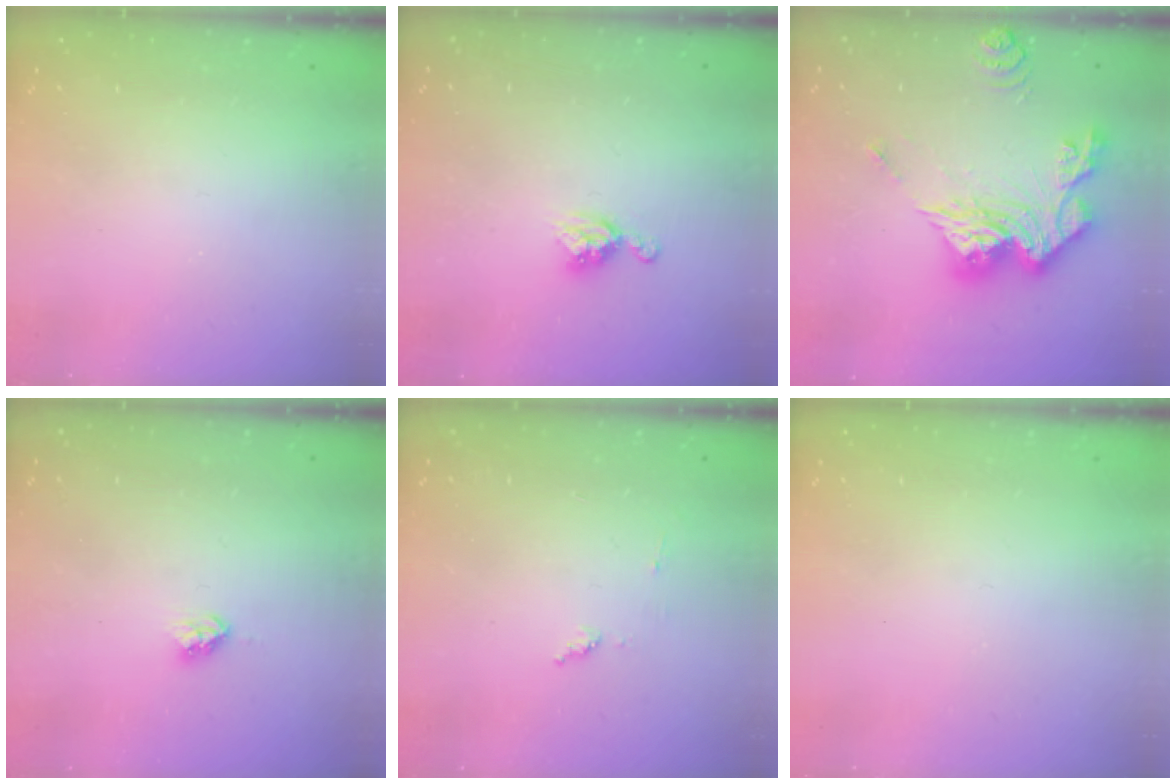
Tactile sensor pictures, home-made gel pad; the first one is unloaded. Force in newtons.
{"total": 6.7, "press": 6.7, "slide": 0.5}
{"total": 19.6, "press": 19.5, "slide": 2.3}
{"total": 3.3, "press": 3.2, "slide": 0.5}
{"total": 4.2, "press": 4.2, "slide": 0.4}
{"total": 0.0}